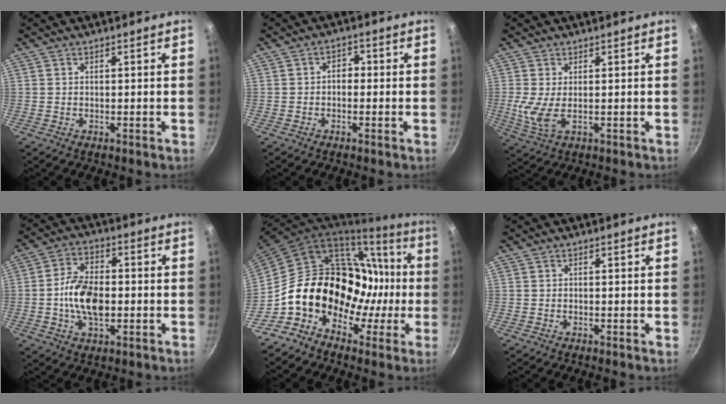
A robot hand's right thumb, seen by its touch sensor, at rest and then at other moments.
{"total": 2.5, "force": [-0.4, 1.9, 1.5], "torque": [-0.009, 0.009, -0.011]}
{"total": 4.9, "force": [0.3, 1.9, 4.5], "torque": [-0.102, -0.010, 0.014]}
{"total": 10.5, "force": [-1.3, 6.1, 8.4], "torque": [-0.149, 0.015, -0.031]}
{"total": 22.5, "force": [-4.0, 17.8, 13.2], "torque": [-0.159, 0.072, -0.065]}
{"total": 0.0}